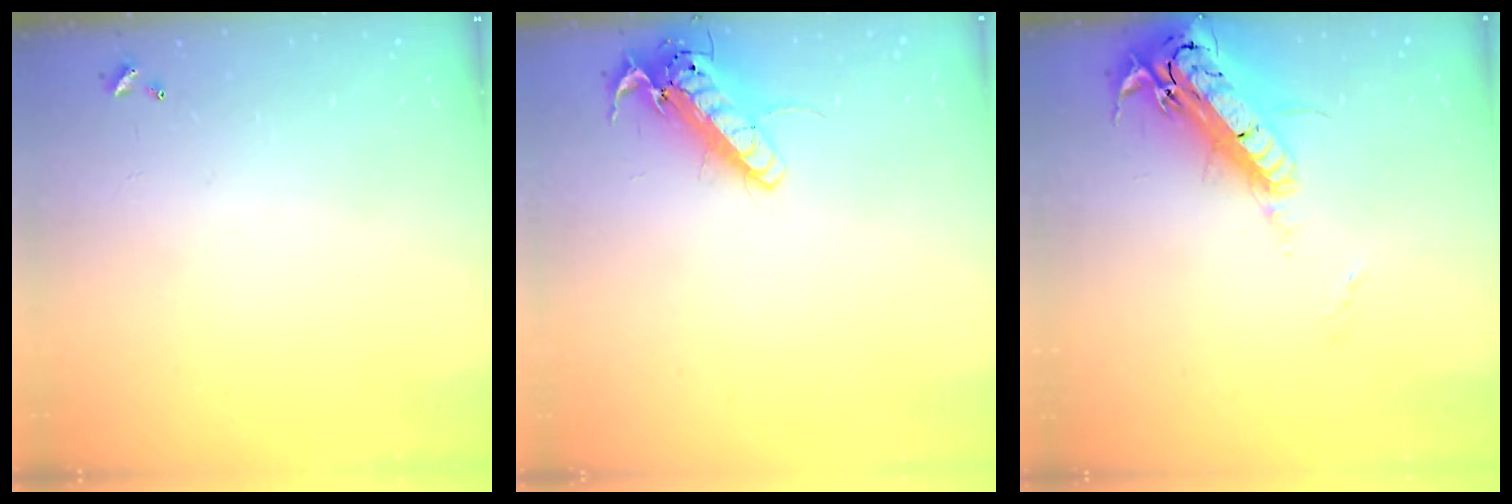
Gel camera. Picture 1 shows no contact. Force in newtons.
{"total": 14.9, "press": 14.7, "slide": 2.8}
{"total": 22.8, "press": 22.3, "slide": 4.6}